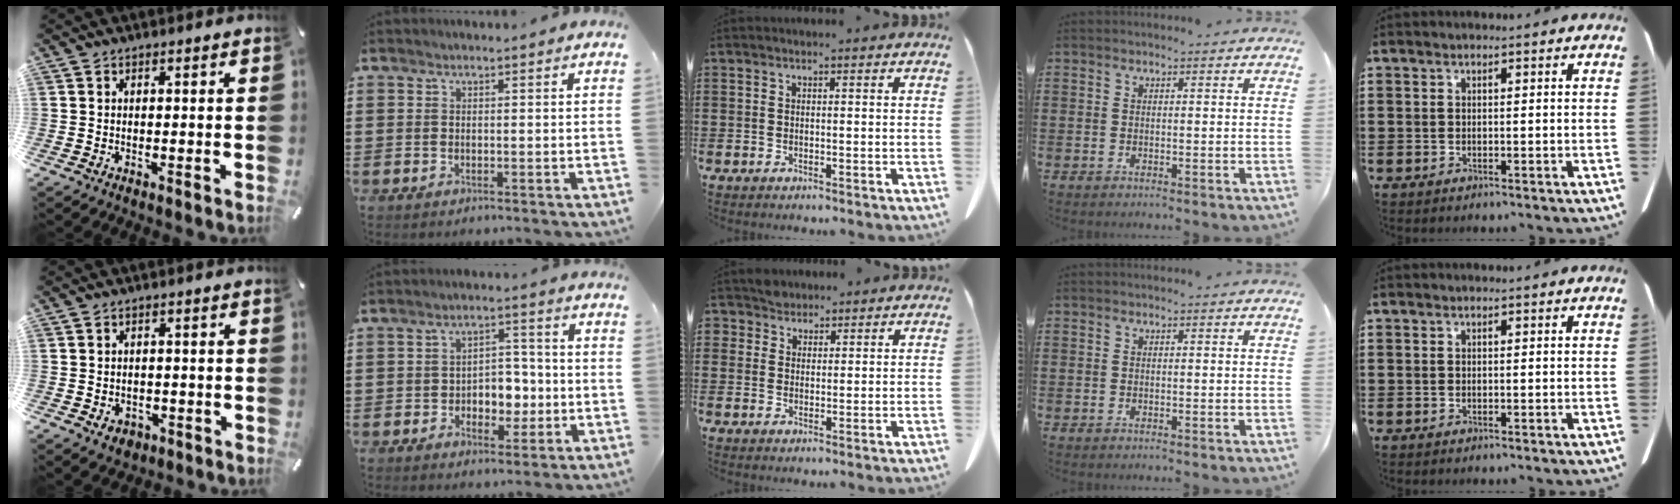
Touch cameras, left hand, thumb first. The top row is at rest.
{"thumb": {"total": 3.1, "force": [-1.1, 2.6, 1.3], "torque": [-0.014, 0.001, -0.022]}, "index": {"total": 4.8, "force": [-1.2, 3.8, 2.7], "torque": [-0.053, 0.008, -0.027]}, "middle": {"total": 2.8, "force": [2.4, 1.5, 0.0], "torque": [-0.010, 0.008, 0.048]}}